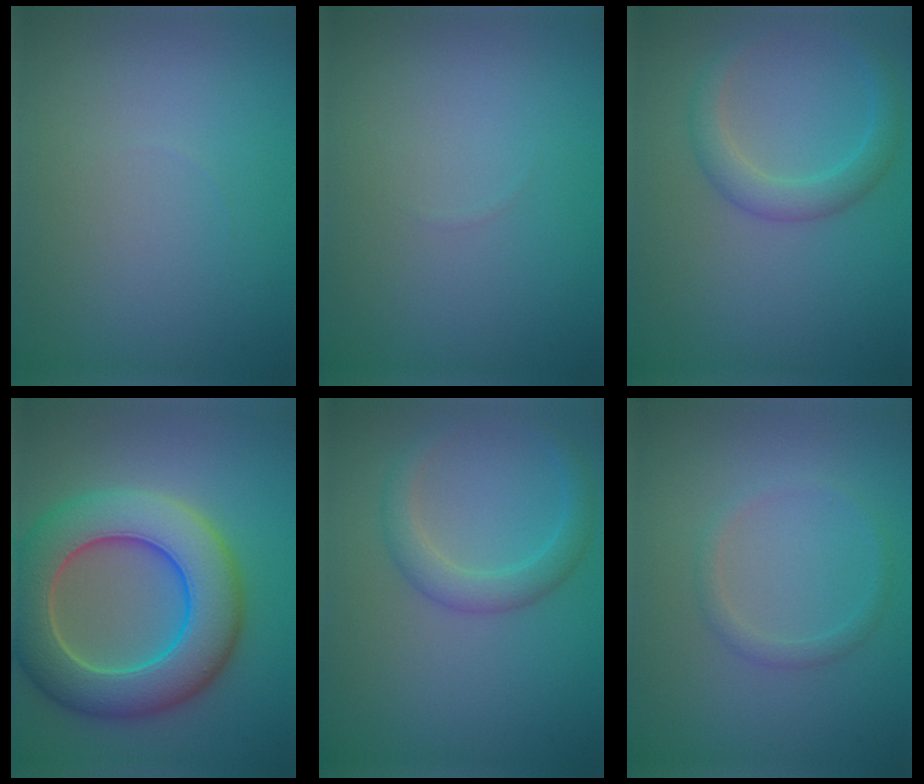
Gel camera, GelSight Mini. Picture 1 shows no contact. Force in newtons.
{"total": 0.0}
{"total": 2.7, "press": 2.7, "slide": 0.1}
{"total": 10.1, "press": 10.1, "slide": 0.8}
{"total": 2.7, "press": 2.7, "slide": 0.1}
{"total": 1.3, "press": 1.3, "slide": 0.1}